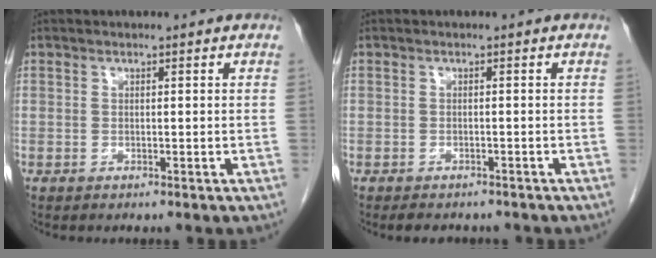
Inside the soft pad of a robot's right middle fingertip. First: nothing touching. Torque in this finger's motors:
{"motor_torque": [-0.17, 0.17, 0.00, 0.00]}